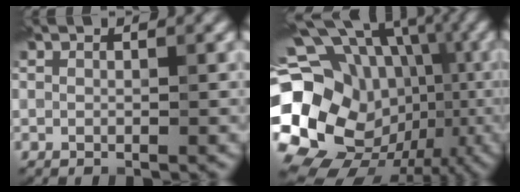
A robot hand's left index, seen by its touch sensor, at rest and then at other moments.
{"total": 21.3, "force": [-3.0, 18.5, 10.1], "torque": [-0.179, 0.020, -0.067]}